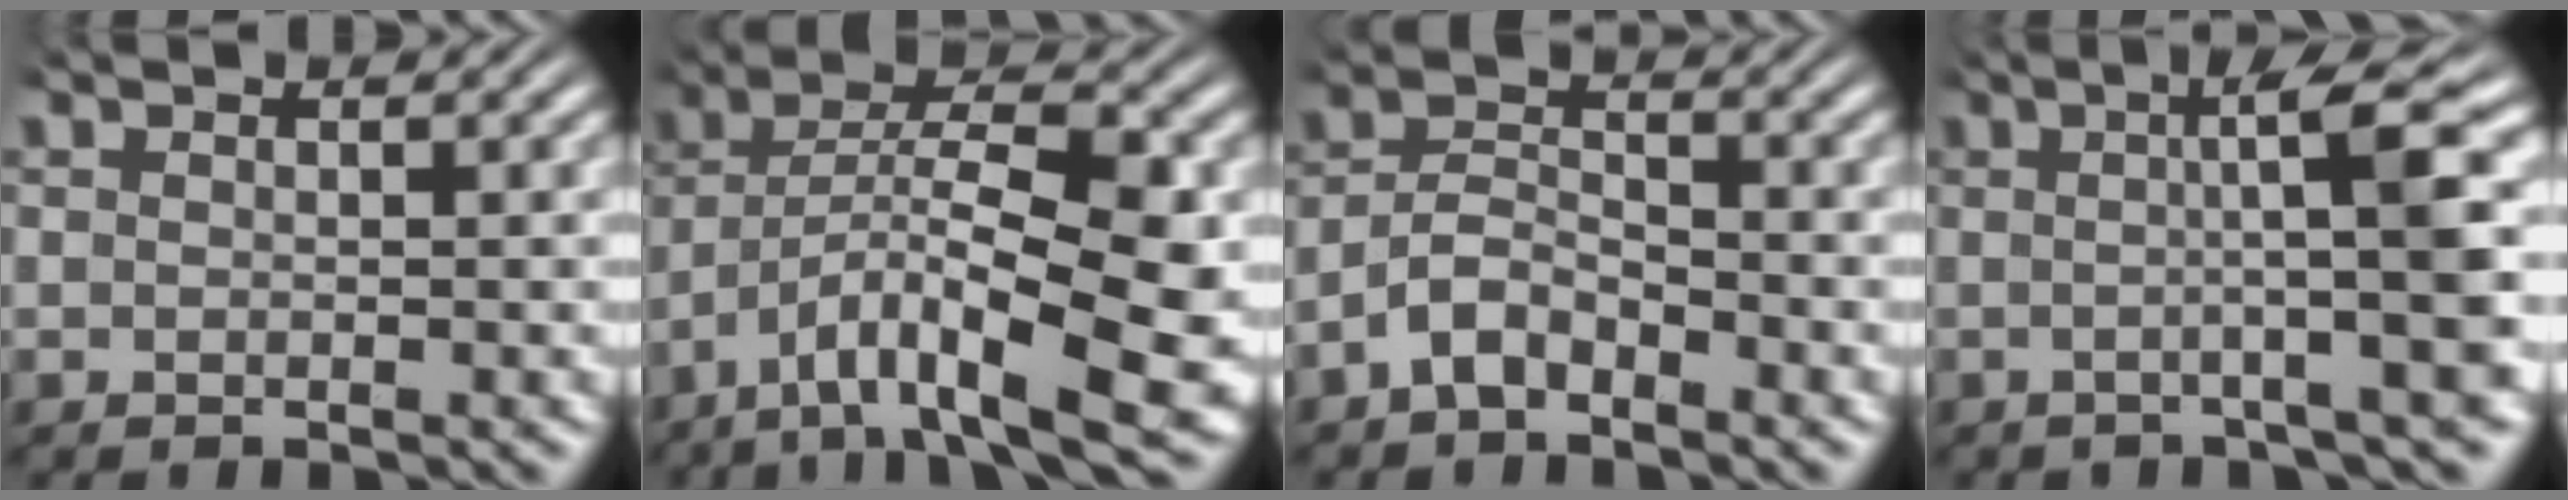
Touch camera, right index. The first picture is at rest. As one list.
[{"total": 11.0, "force": [-3.9, 4.7, 9.1], "torque": [-0.139, -0.022, -0.051]}, {"total": 4.7, "force": [-2.8, 3.2, 2.0], "torque": [-0.041, -0.011, -0.051]}, {"total": 7.6, "force": [0.4, 0.4, 7.6], "torque": [-0.115, 0.014, 0.003]}]